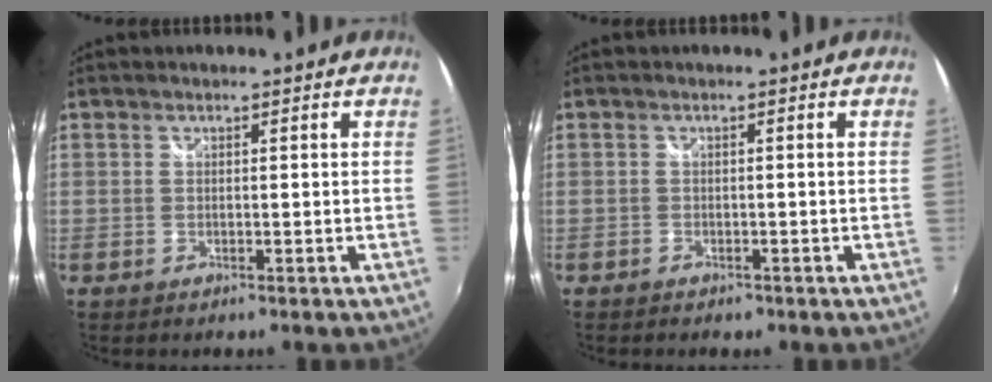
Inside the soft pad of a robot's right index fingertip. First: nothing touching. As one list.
[{"total": 1.8, "force": [-1.3, 1.2, 0.6], "torque": [-0.014, -0.006, -0.019]}]